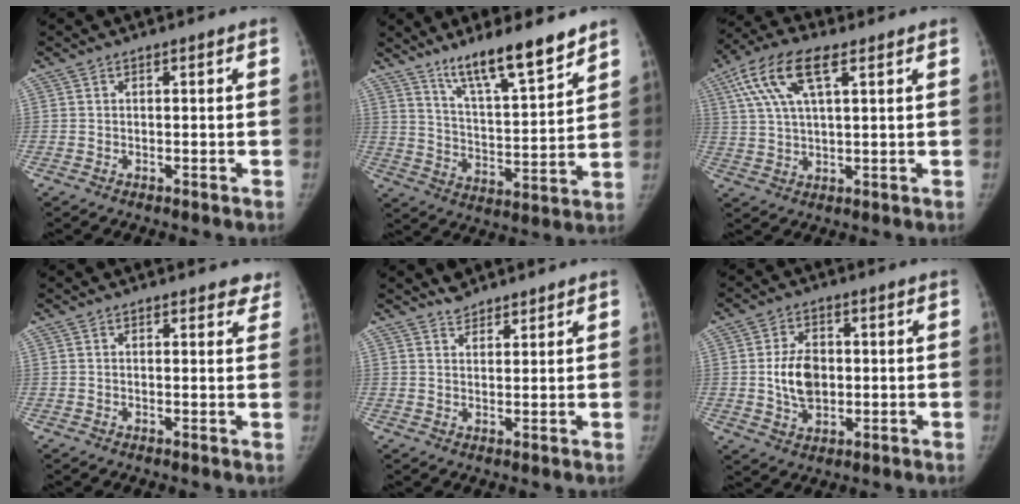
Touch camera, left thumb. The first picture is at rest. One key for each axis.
{"total": 14.4, "fx": 11.0, "fy": 2.6, "fz": 9.1, "tx": -0.133, "ty": -0.073, "tz": 0.192}
{"total": 12.5, "fx": 5.5, "fy": 5.0, "fz": 10.0, "tx": -0.206, "ty": 0.012, "tz": 0.101}
{"total": 3.6, "fx": 3.1, "fy": 1.5, "fz": 1.1, "tx": 0.023, "ty": -0.010, "tz": 0.023}
{"total": 3.2, "fx": 3.0, "fy": 1.2, "fz": 0.4, "tx": 0.008, "ty": -0.012, "tz": 0.048}
{"total": 8.2, "fx": 0.3, "fy": 5.6, "fz": 6.0, "tx": -0.094, "ty": -0.001, "tz": 0.009}